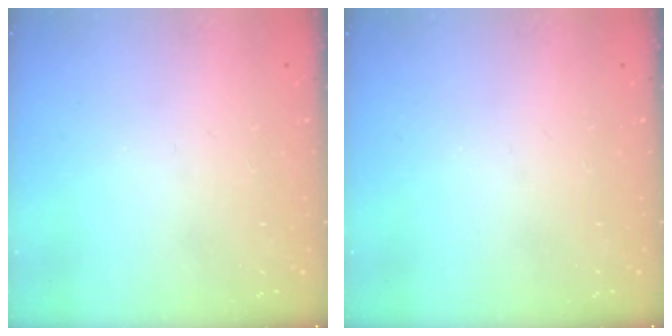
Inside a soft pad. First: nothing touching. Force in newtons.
{"total": 0.0}